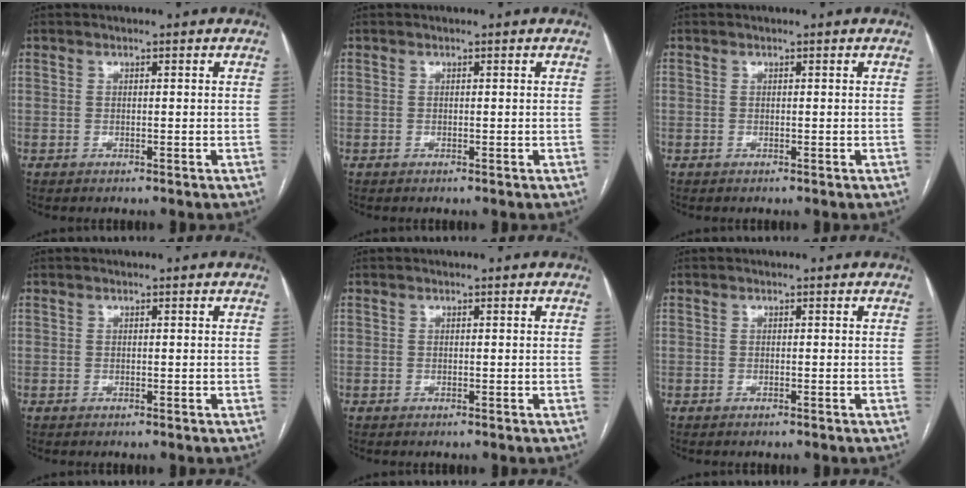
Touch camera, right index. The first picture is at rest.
{"total": 0.0}
{"total": 0.0}
{"total": 0.0}
{"total": 0.0}
{"total": 0.0}